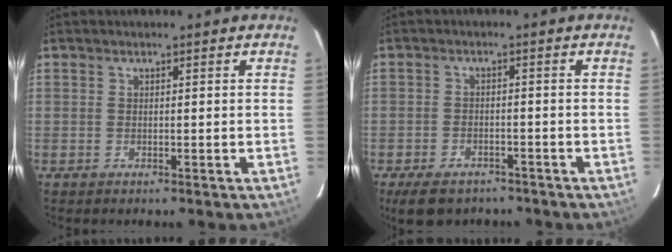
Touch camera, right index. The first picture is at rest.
{"total": 7.9, "force": [-5.9, 4.0, 3.4], "torque": [-0.084, -0.002, -0.090]}